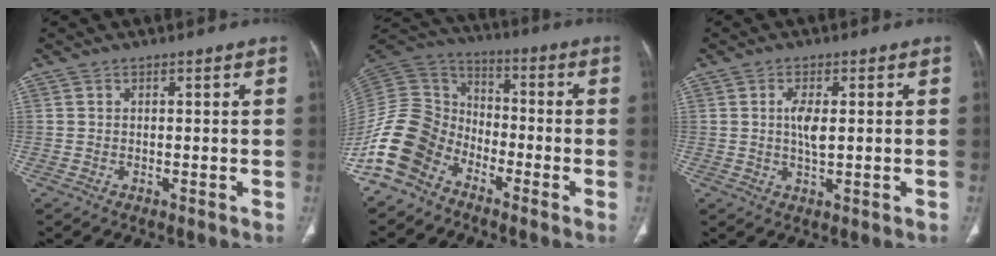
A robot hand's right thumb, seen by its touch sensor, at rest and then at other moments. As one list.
[{"total": 14.3, "force": [-8.7, 9.7, 6.0], "torque": [-0.115, 0.066, -0.182]}, {"total": 4.1, "force": [0.4, 1.3, 3.9], "torque": [-0.079, -0.007, 0.007]}]